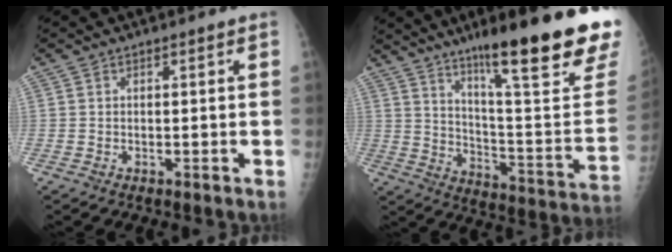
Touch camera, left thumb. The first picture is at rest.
{"total": 28.4, "force": [18.6, 3.5, 21.2], "torque": [-0.271, -0.088, 0.277]}